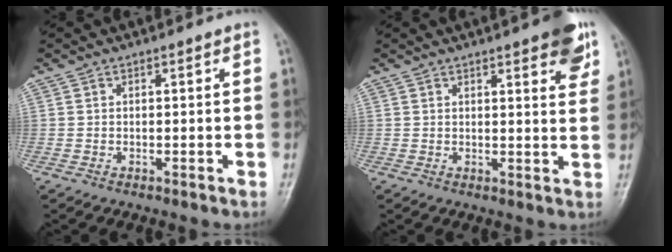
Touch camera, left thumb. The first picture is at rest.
{"total": 8.1, "force": [4.6, 2.2, 6.2], "torque": [-0.059, -0.017, 0.055]}